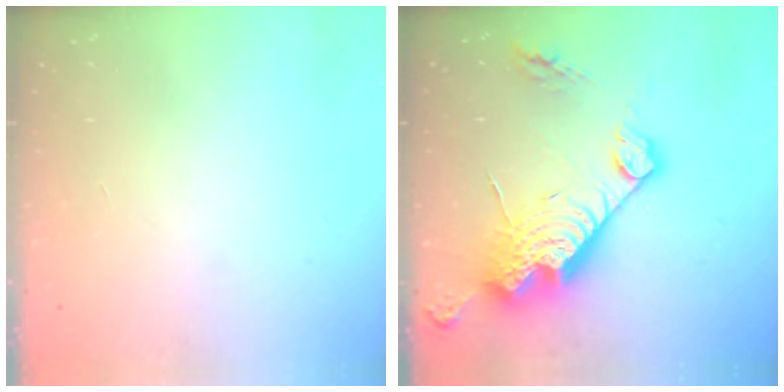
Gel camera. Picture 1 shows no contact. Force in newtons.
{"total": 19.8, "press": 19.7, "slide": 1.8}